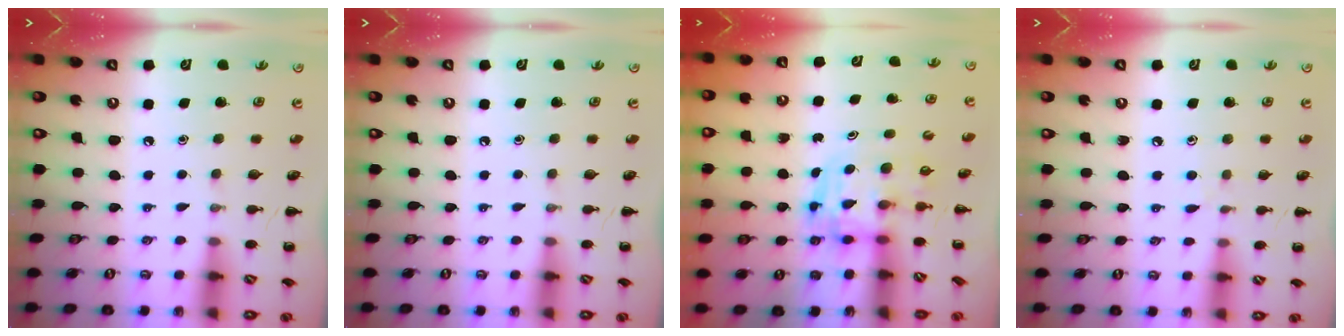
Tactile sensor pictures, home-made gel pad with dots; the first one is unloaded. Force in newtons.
{"total": 0.0}
{"total": 3.7, "press": 3.7, "slide": 0.6}
{"total": 3.7, "press": 3.2, "slide": 1.9}